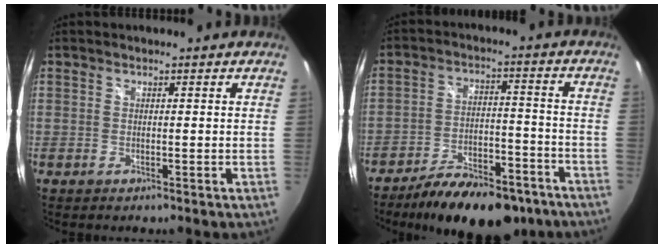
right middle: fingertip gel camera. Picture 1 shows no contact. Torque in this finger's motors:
{"motor_torque": [1.07, -1.07, 0.26, 0.05]}